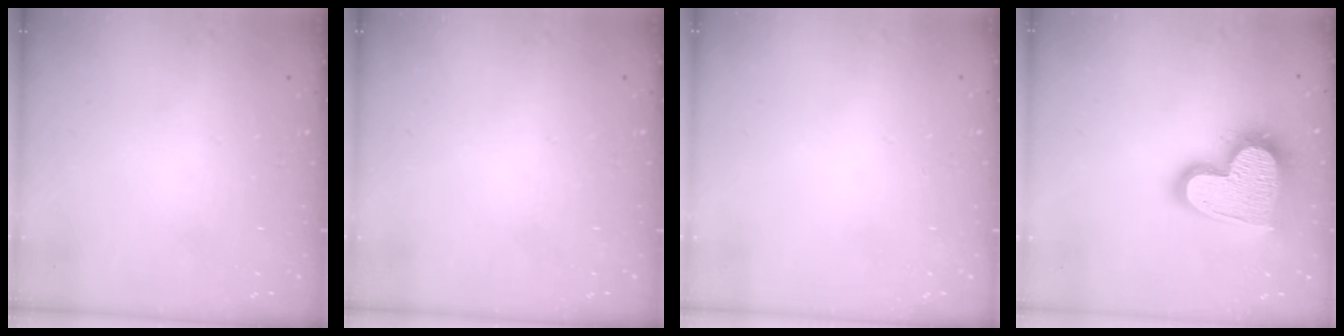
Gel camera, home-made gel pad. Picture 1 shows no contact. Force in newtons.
{"total": 0.0}
{"total": 0.8, "press": 0.5, "slide": 0.6}
{"total": 21.5, "press": 21.4, "slide": 1.5}